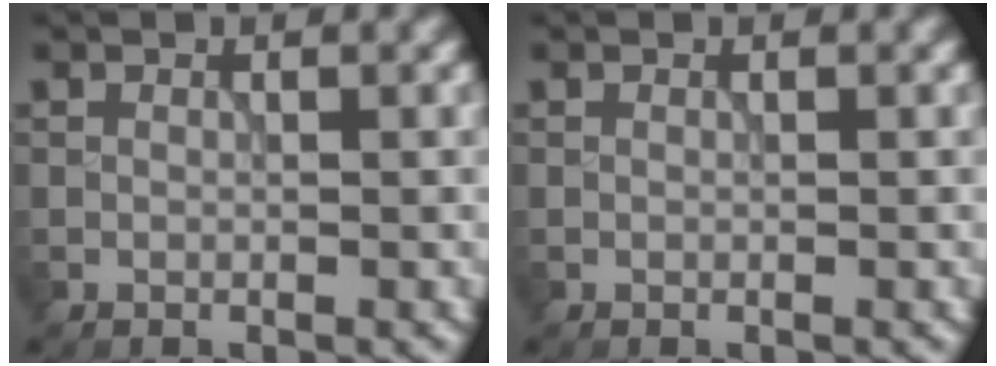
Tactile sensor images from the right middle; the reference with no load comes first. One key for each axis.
{"total": 0.0}